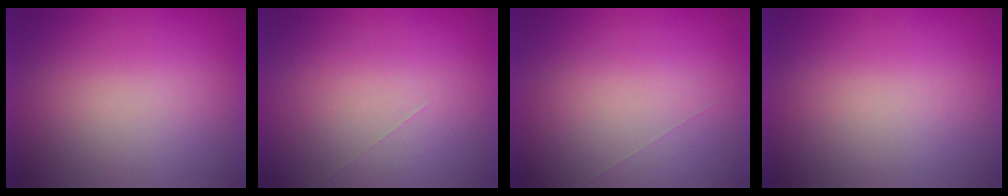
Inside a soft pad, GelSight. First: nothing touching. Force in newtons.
{"total": 1.2}
{"total": 1.0}
{"total": 0.0}